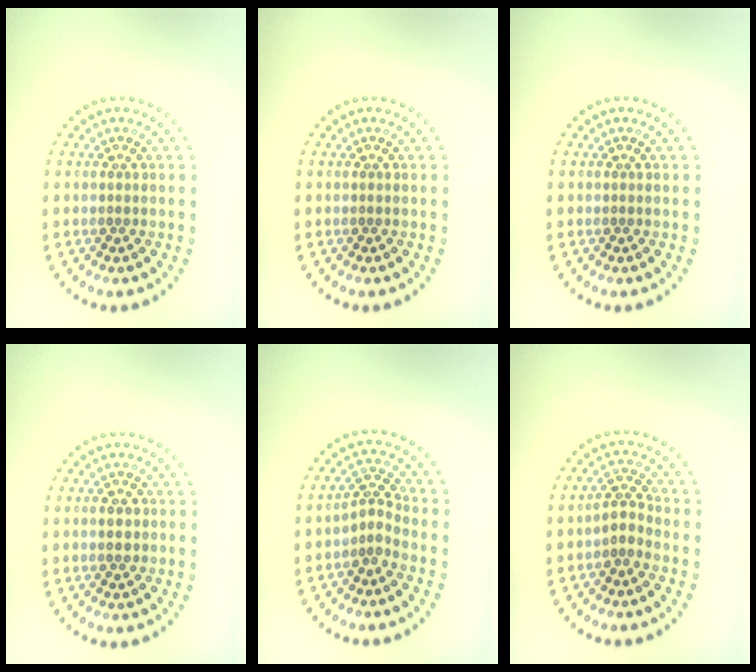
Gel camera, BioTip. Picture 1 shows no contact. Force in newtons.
{"total": 0.0}
{"total": 0.0}
{"total": 1.2, "press": 1.2, "slide": 0.1}
{"total": 2.0, "press": 1.4, "slide": 1.3}
{"total": 1.9, "press": 1.4, "slide": 1.2}